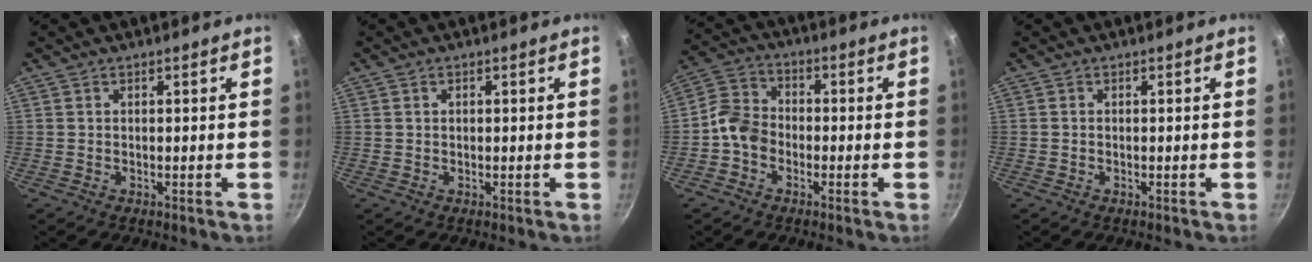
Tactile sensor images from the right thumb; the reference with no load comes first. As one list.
[{"total": 0.7, "force": [0.3, 0.5, 0.4], "torque": [-0.006, 0.004, 0.007]}, {"total": 6.8, "force": [-2.3, 5.3, 3.5], "torque": [-0.048, 0.029, -0.063]}, {"total": 0.0}]